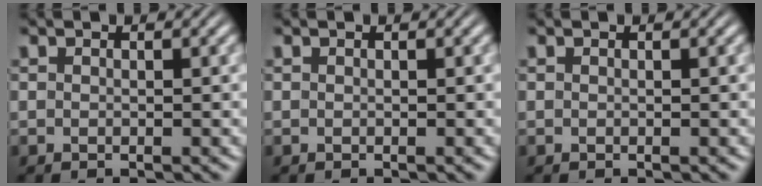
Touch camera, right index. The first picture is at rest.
{"total": 0.0}
{"total": 0.0}